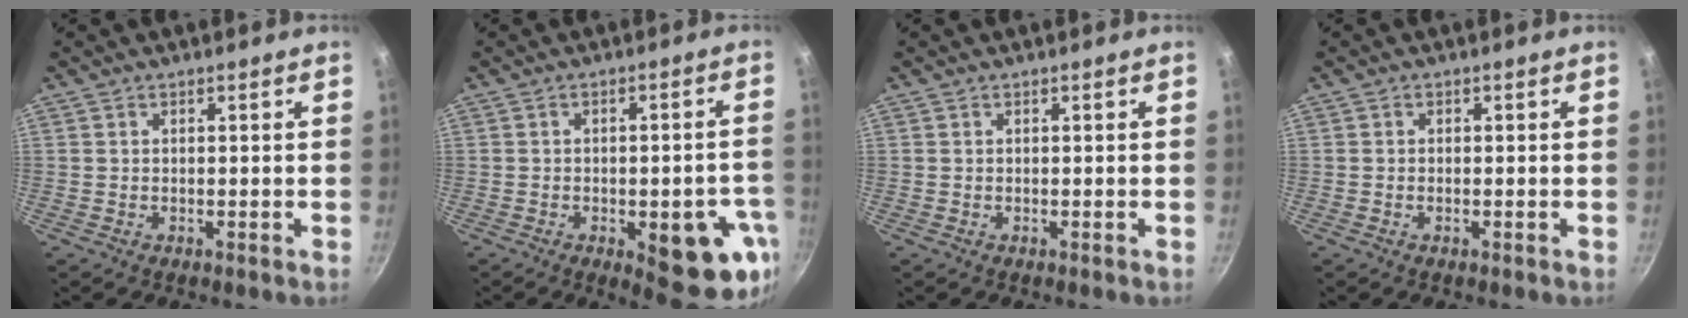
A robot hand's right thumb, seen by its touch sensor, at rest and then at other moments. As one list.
[{"total": 14.1, "force": [-4.7, 5.4, 12.2], "torque": [-0.103, 0.012, -0.056]}, {"total": 0.0}, {"total": 0.6, "force": [-0.3, 0.4, 0.4], "torque": [-0.008, 0.003, -0.006]}]